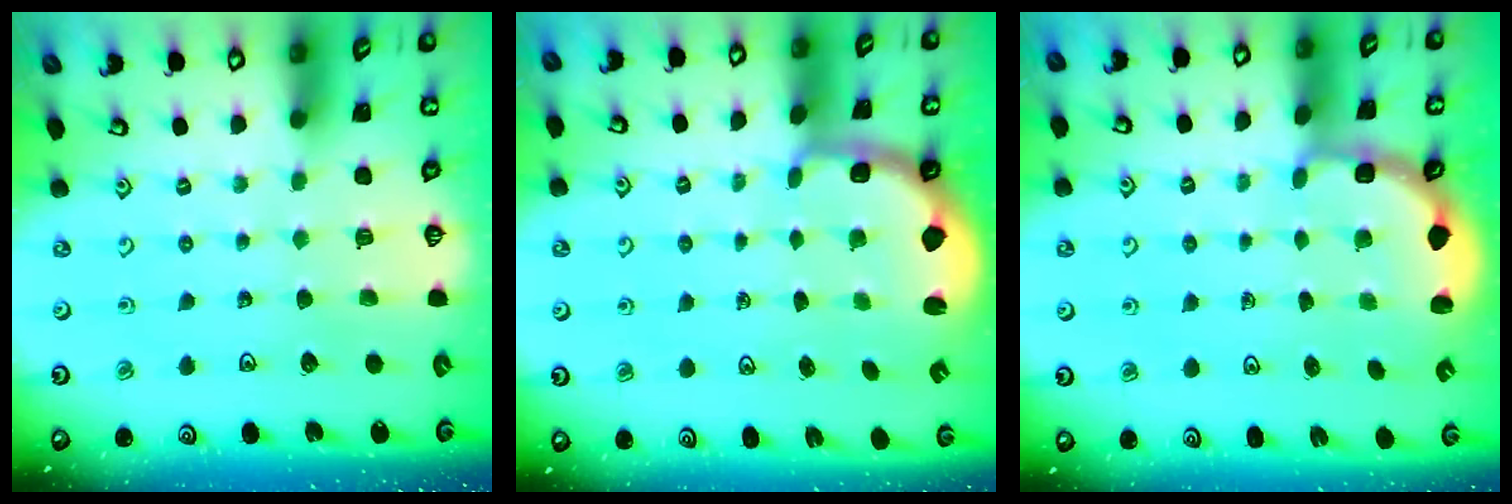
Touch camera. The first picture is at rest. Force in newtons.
{"total": 2.1, "press": 1.3, "slide": 1.6}
{"total": 2.7, "press": 2.3, "slide": 1.4}